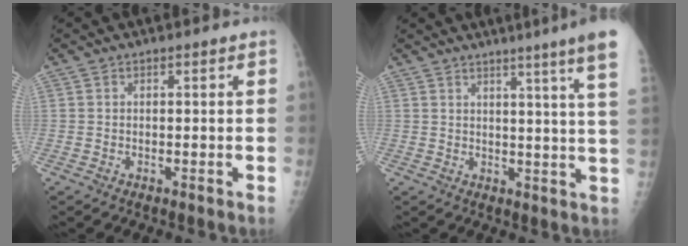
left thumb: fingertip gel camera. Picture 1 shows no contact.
{"total": 12.0, "force": [8.3, -1.3, 8.6], "torque": [-0.110, -0.046, 0.082]}